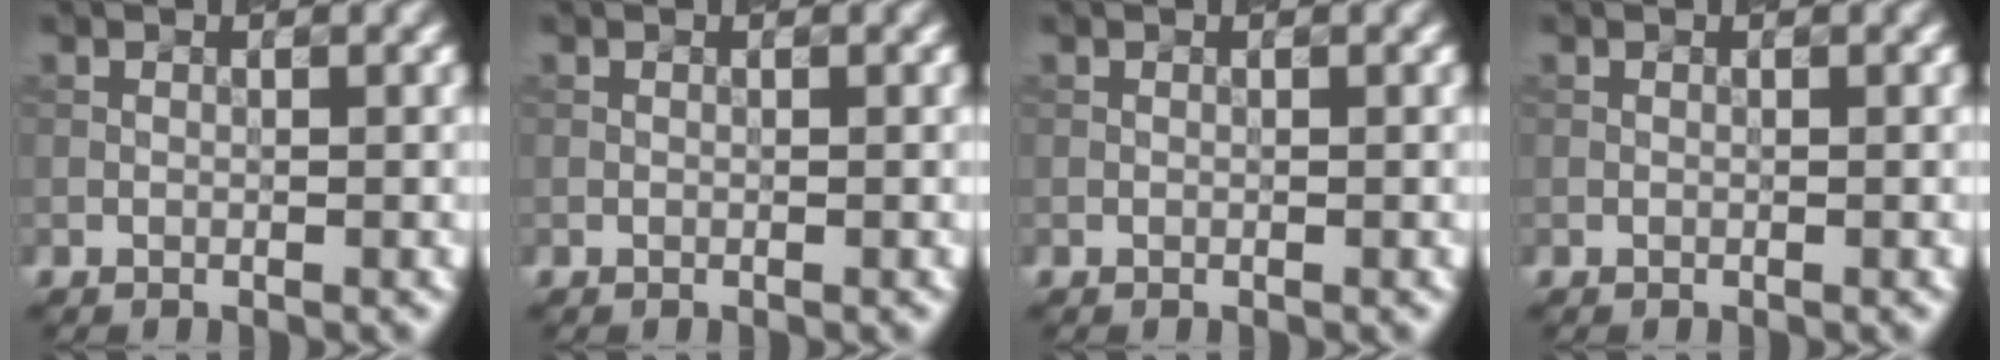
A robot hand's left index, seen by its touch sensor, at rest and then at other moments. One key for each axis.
{"total": 0.0}
{"total": 0.0}
{"total": 0.0}